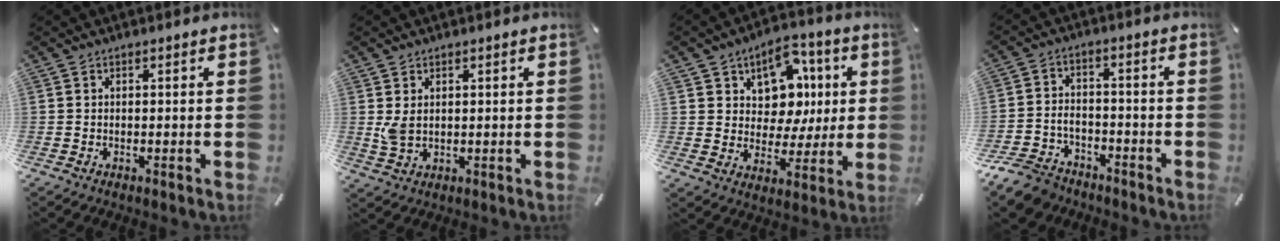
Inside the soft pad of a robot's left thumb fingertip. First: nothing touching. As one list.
[{"total": 3.6, "force": [1.0, 2.3, 2.6], "torque": [-0.067, -0.002, 0.015]}, {"total": 11.6, "force": [3.6, 9.9, 4.7], "torque": [-0.071, -0.025, 0.071]}, {"total": 7.9, "force": [-6.1, 4.3, 2.5], "torque": [-0.050, 0.026, -0.117]}]